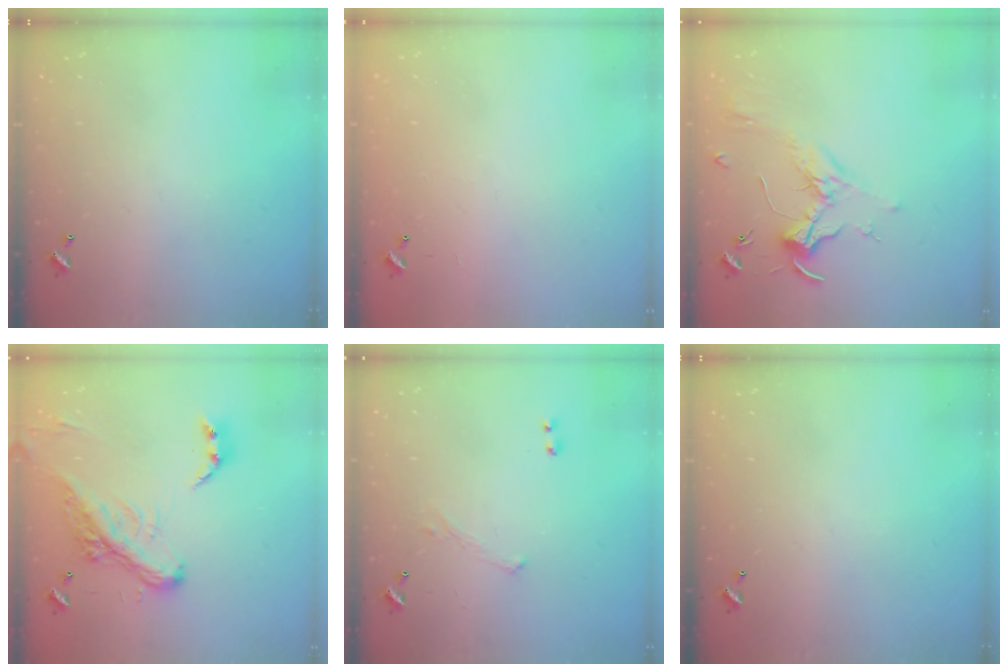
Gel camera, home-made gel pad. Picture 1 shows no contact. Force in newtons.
{"total": 8.5, "press": 8.4, "slide": 0.5}
{"total": 1.8, "press": 1.6, "slide": 0.8}
{"total": 10.0, "press": 9.8, "slide": 2.0}
{"total": 1.6, "press": 1.5, "slide": 0.6}
{"total": 0.0}